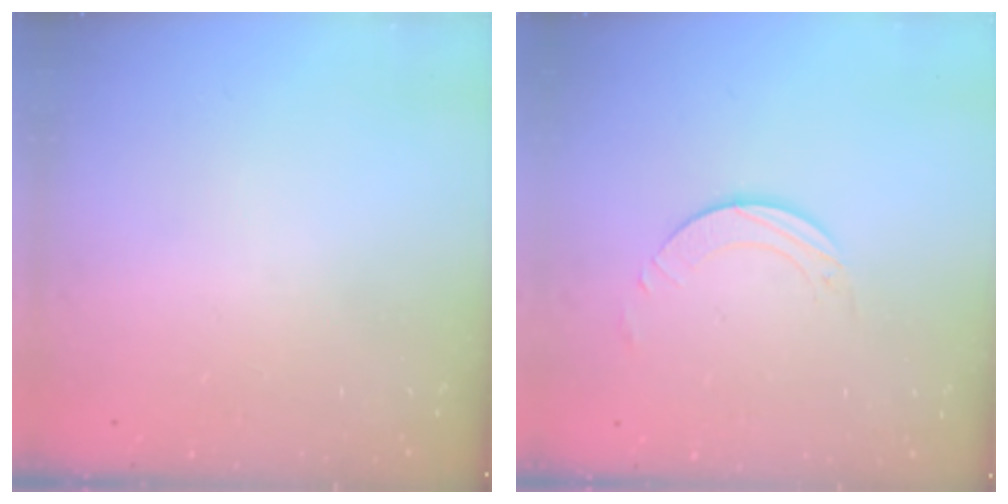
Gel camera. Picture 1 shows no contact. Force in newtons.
{"total": 1.9, "press": 1.9, "slide": 0.1}